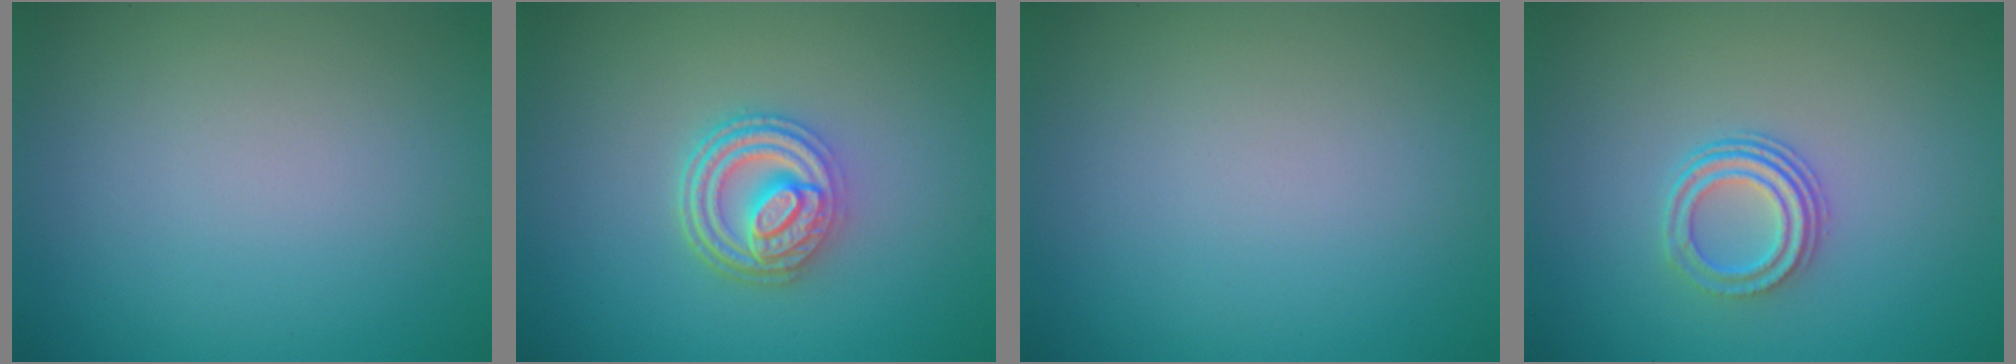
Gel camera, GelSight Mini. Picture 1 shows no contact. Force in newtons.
{"total": 4.6, "press": 3.6, "slide": 3.0}
{"total": 0.0}
{"total": 2.9, "press": 2.2, "slide": 1.9}